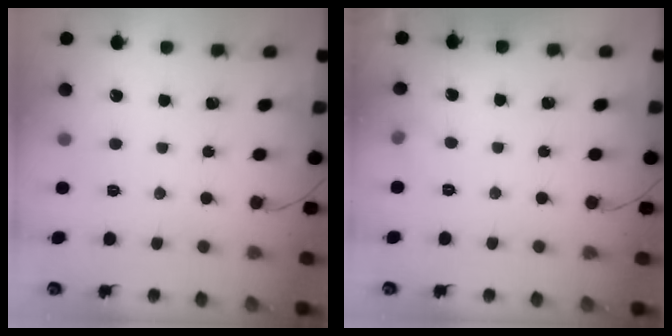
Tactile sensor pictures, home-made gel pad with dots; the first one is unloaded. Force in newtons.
{"total": 4.2, "press": 3.9, "slide": 1.5}